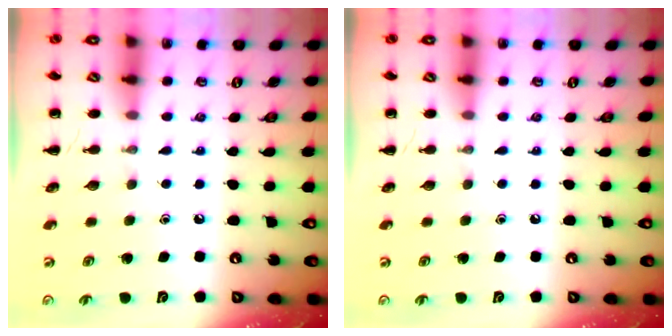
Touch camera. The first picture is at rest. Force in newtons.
{"total": 0.0}